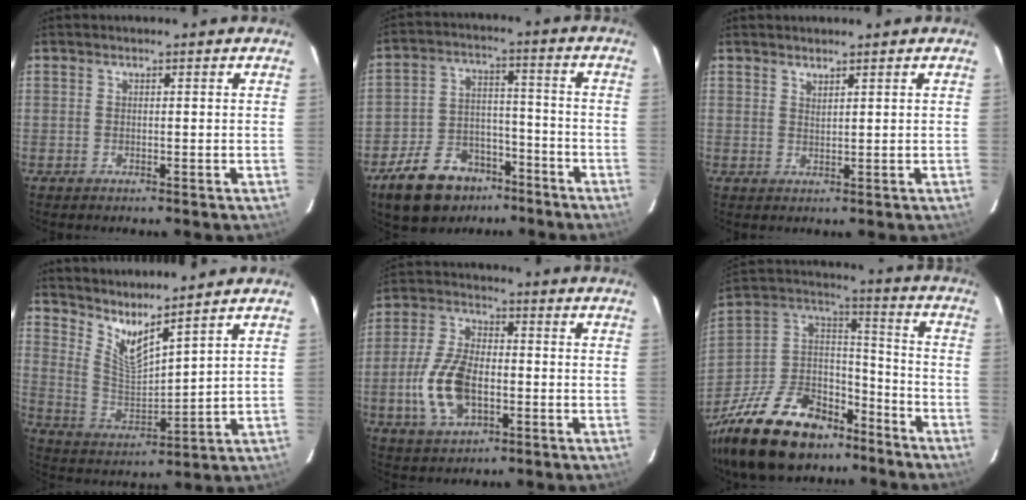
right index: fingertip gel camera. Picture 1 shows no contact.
{"total": 14.5, "force": [-9.9, 8.6, 6.3], "torque": [-0.143, 0.018, -0.148]}
{"total": 1.3, "force": [1.2, 0.2, 0.5], "torque": [-0.008, -0.001, 0.022]}
{"total": 8.9, "force": [7.6, 0.4, 4.6], "torque": [-0.086, -0.021, 0.151]}
{"total": 12.5, "force": [-3.0, 7.0, 9.9], "torque": [-0.211, 0.006, -0.051]}
{"total": 28.2, "force": [-19.3, 15.1, 14.0], "torque": [-0.313, 0.030, -0.303]}